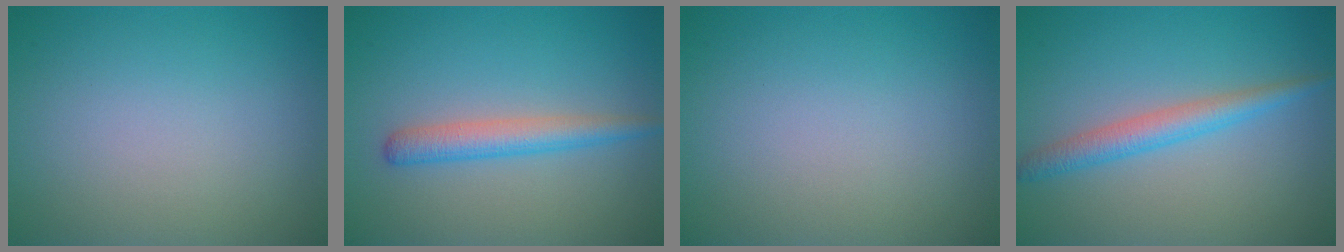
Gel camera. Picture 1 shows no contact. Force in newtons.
{"total": 2.9, "press": 2.9, "slide": 0.1}
{"total": 0.0}
{"total": 2.9, "press": 2.9, "slide": 0.1}